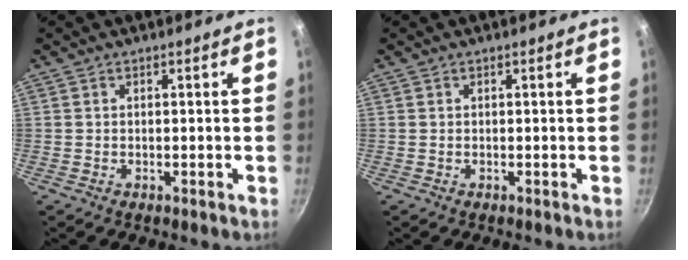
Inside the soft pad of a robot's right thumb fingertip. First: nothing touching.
{"total": 0.0}